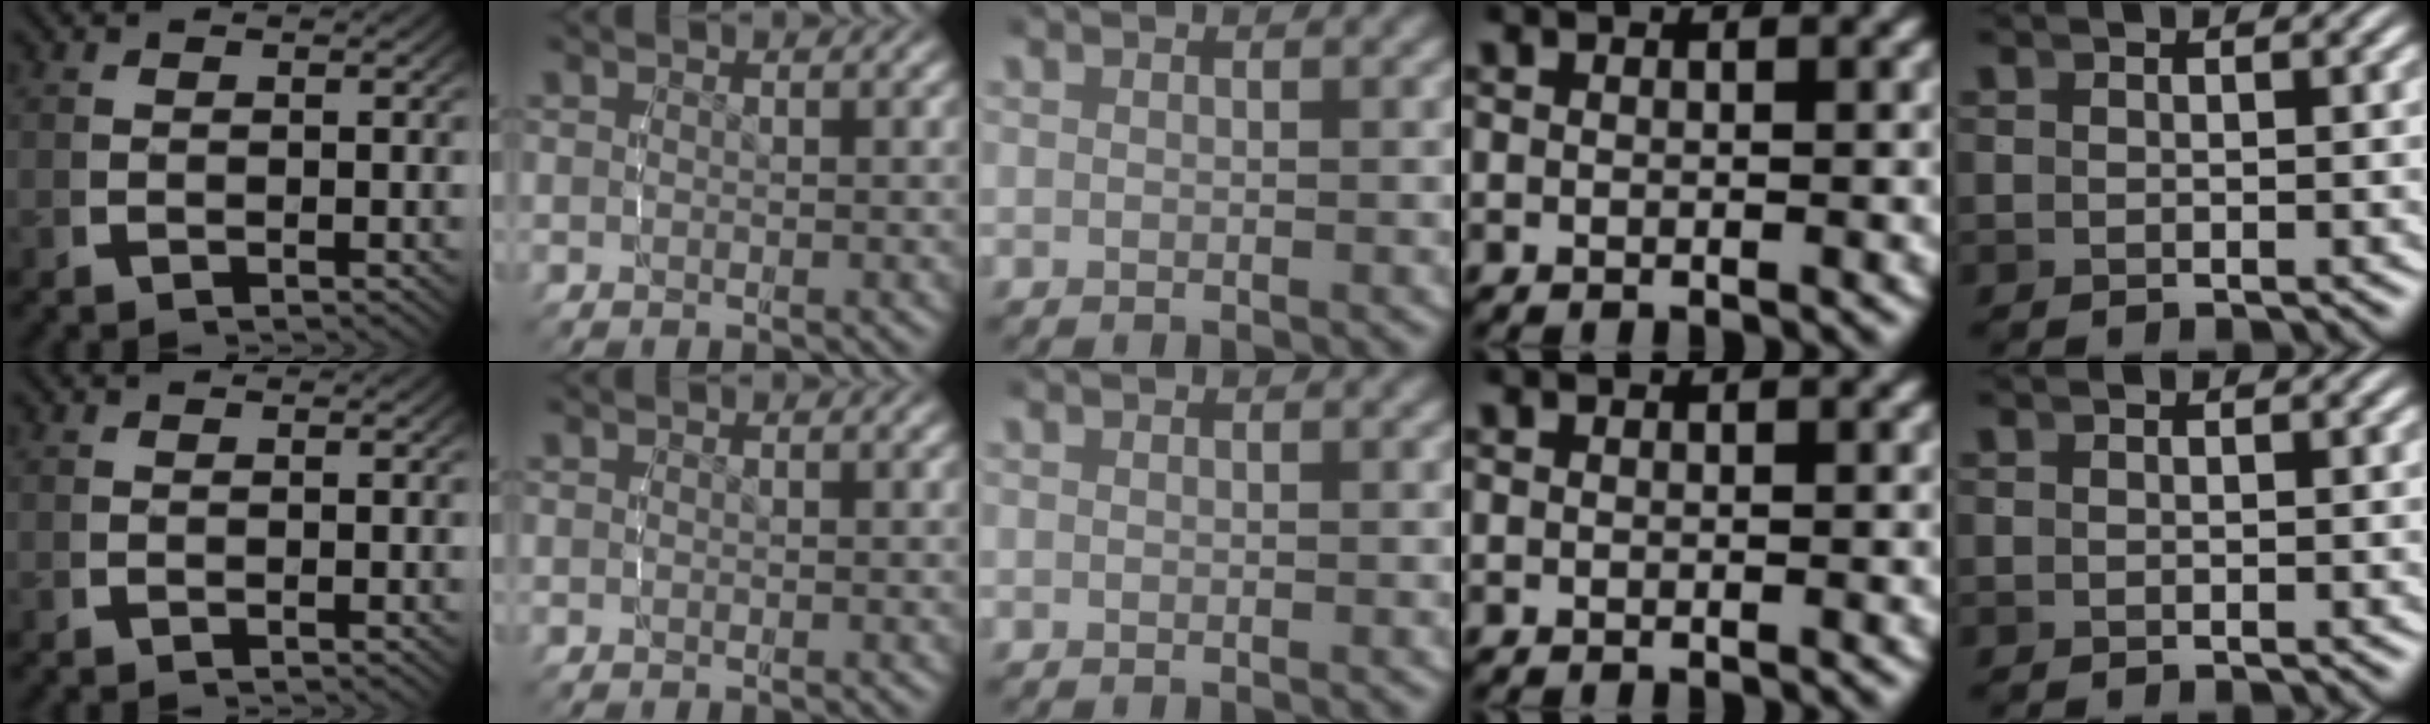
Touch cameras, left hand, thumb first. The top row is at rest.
{}